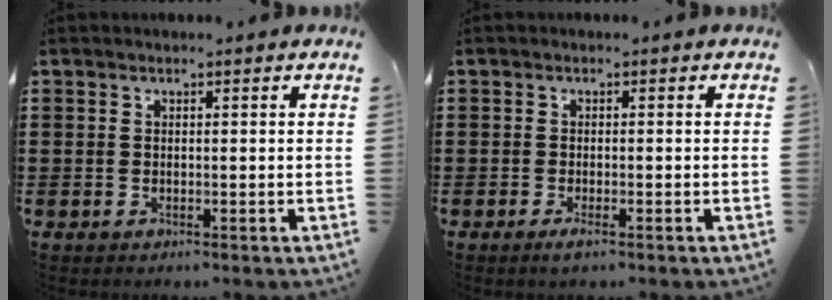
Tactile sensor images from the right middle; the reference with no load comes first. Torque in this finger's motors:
{"motor_torque": [1.84, 0.30, 0.39, 0.10]}